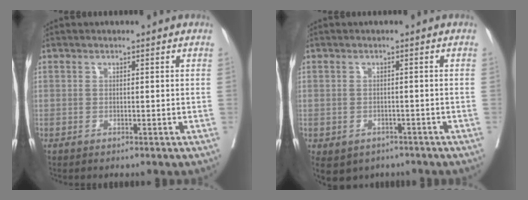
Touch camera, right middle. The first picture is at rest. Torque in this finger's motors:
{"motor_torque": [0.72, -0.73, 0.19, 0.06]}